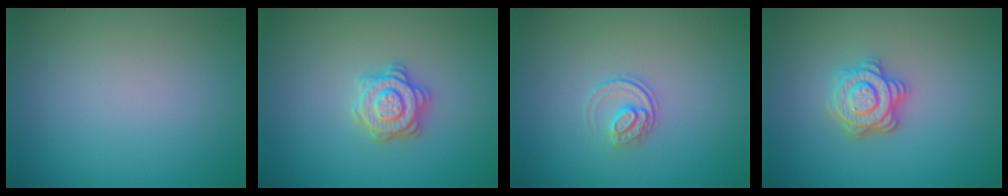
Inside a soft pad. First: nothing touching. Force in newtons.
{"total": 2.9, "press": 2.8, "slide": 0.6}
{"total": 1.5, "press": 1.1, "slide": 1.1}
{"total": 3.6, "press": 3.1, "slide": 1.9}